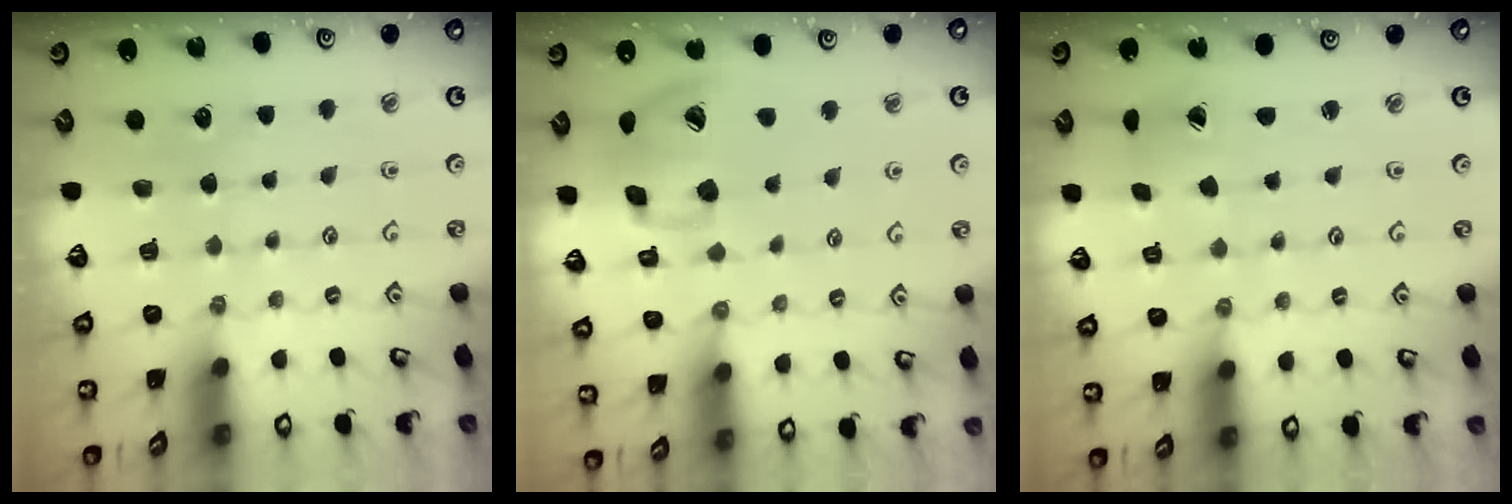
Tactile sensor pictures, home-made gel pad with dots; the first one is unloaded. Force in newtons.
{"total": 15.4, "press": 15.2, "slide": 2.2}
{"total": 2.6, "press": 2.6, "slide": 0.3}